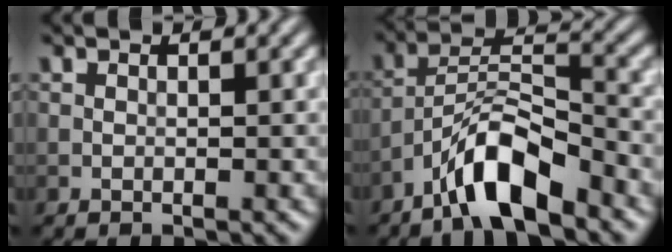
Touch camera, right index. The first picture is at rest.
{"total": 6.9, "force": [-4.7, 1.8, 4.7], "torque": [-0.085, 0.009, -0.090]}